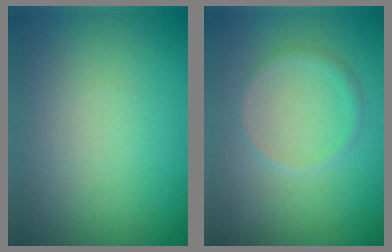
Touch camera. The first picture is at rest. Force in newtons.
{"total": 1.1, "press": 1.1, "slide": 0.0}